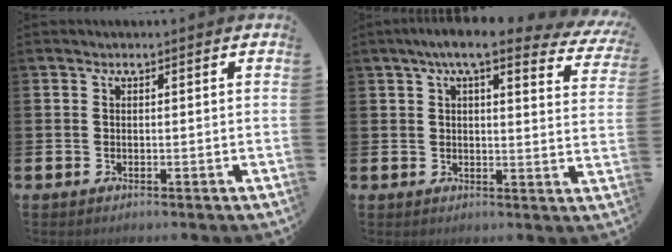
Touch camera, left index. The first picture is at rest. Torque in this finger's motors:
{"motor_torque": [1.09, -1.05, 0.23, 0.21]}